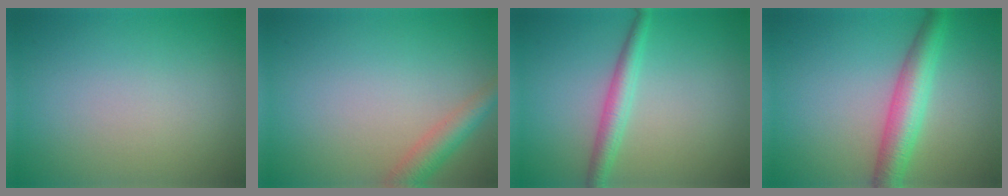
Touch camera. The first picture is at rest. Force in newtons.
{"total": 3.0, "press": 3.0, "slide": 0.2}
{"total": 2.7, "press": 2.6, "slide": 0.1}
{"total": 4.8, "press": 4.8, "slide": 0.0}